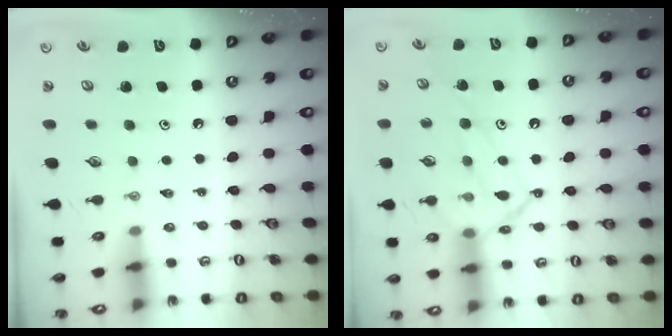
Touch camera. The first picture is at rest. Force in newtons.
{"total": 15.9, "press": 15.8, "slide": 1.5}